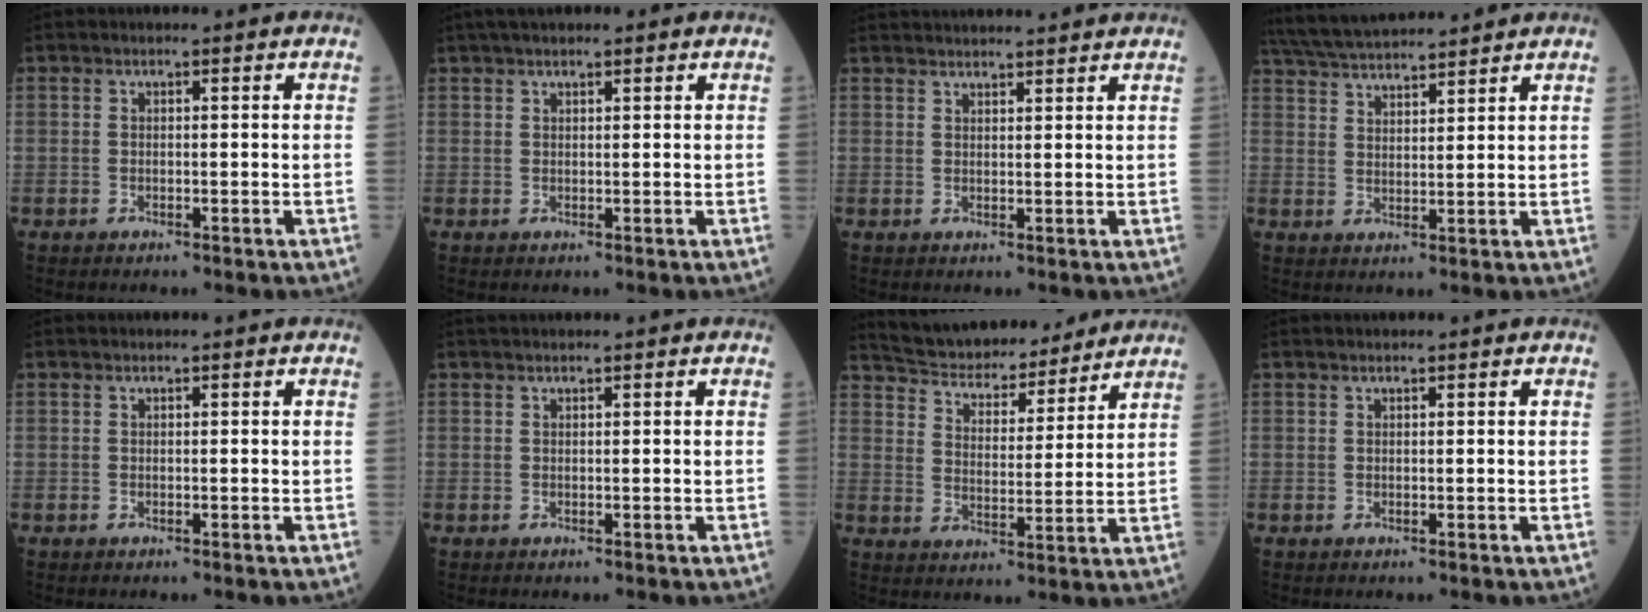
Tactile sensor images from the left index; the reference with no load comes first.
{"total": 3.9, "force": [3.1, 0.8, 2.3], "torque": [-0.034, 0.030, 0.050]}
{"total": 10.2, "force": [9.8, 0.3, 3.1], "torque": [-0.045, 0.029, 0.128]}
{"total": 11.2, "force": [10.5, 0.6, 3.8], "torque": [-0.079, 0.032, 0.178]}
{"total": 0.0}
{"total": 2.0, "force": [1.8, -0.1, 0.9], "torque": [-0.005, 0.030, 0.033]}
{"total": 16.9, "force": [15.6, 3.9, 5.2], "torque": [-0.081, 0.016, 0.239]}
{"total": 0.8, "force": [0.7, 0.0, 0.3], "torque": [-0.004, 0.018, 0.015]}